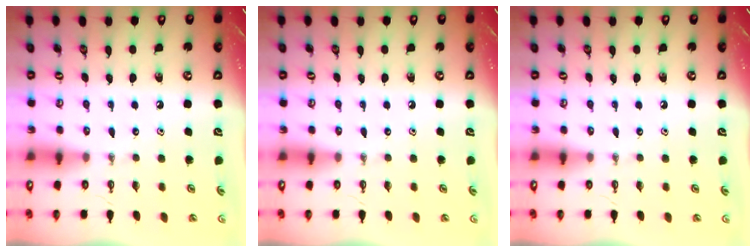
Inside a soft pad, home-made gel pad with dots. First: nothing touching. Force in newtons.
{"total": 0.0}
{"total": 0.0}